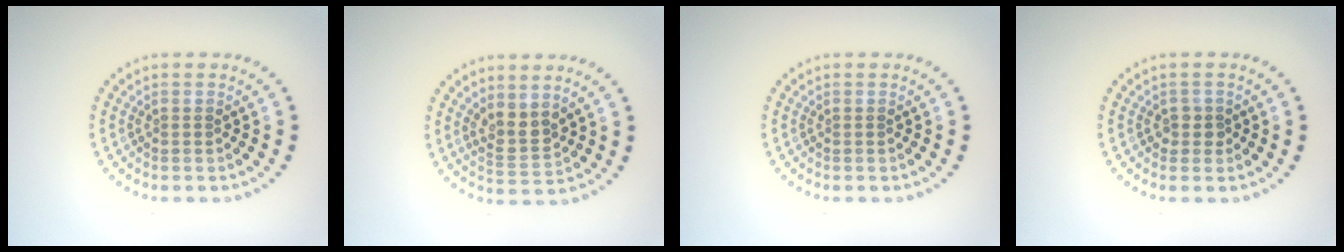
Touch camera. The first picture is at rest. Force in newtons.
{"total": 2.4, "press": 2.0, "slide": 1.3}
{"total": 0.0}
{"total": 1.3, "press": 1.1, "slide": 0.7}